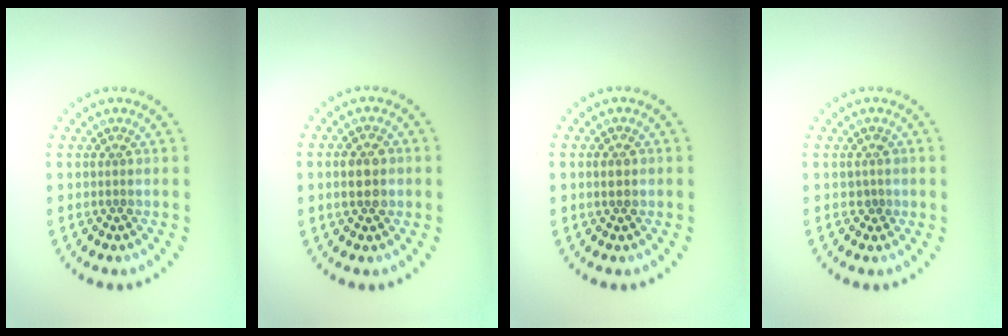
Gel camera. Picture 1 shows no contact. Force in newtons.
{"total": 2.9, "press": 2.9, "slide": 0.2}
{"total": 1.2, "press": 1.2, "slide": 0.2}
{"total": 1.1, "press": 0.9, "slide": 0.6}